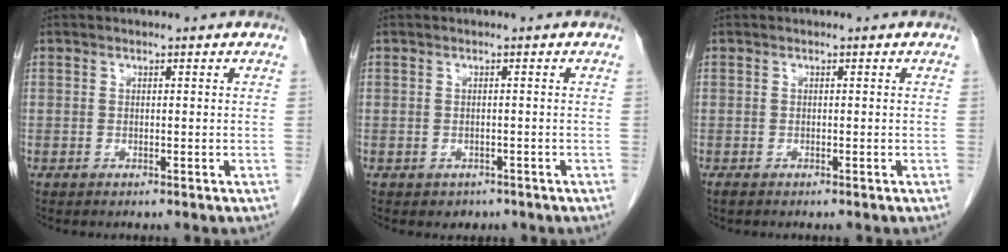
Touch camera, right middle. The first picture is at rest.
{"total": 1.6, "force": [-1.0, 1.2, 0.3], "torque": [-0.007, 0.002, -0.008]}
{"total": 0.6, "force": [-0.5, 0.2, 0.3], "torque": [-0.012, -0.002, -0.006]}